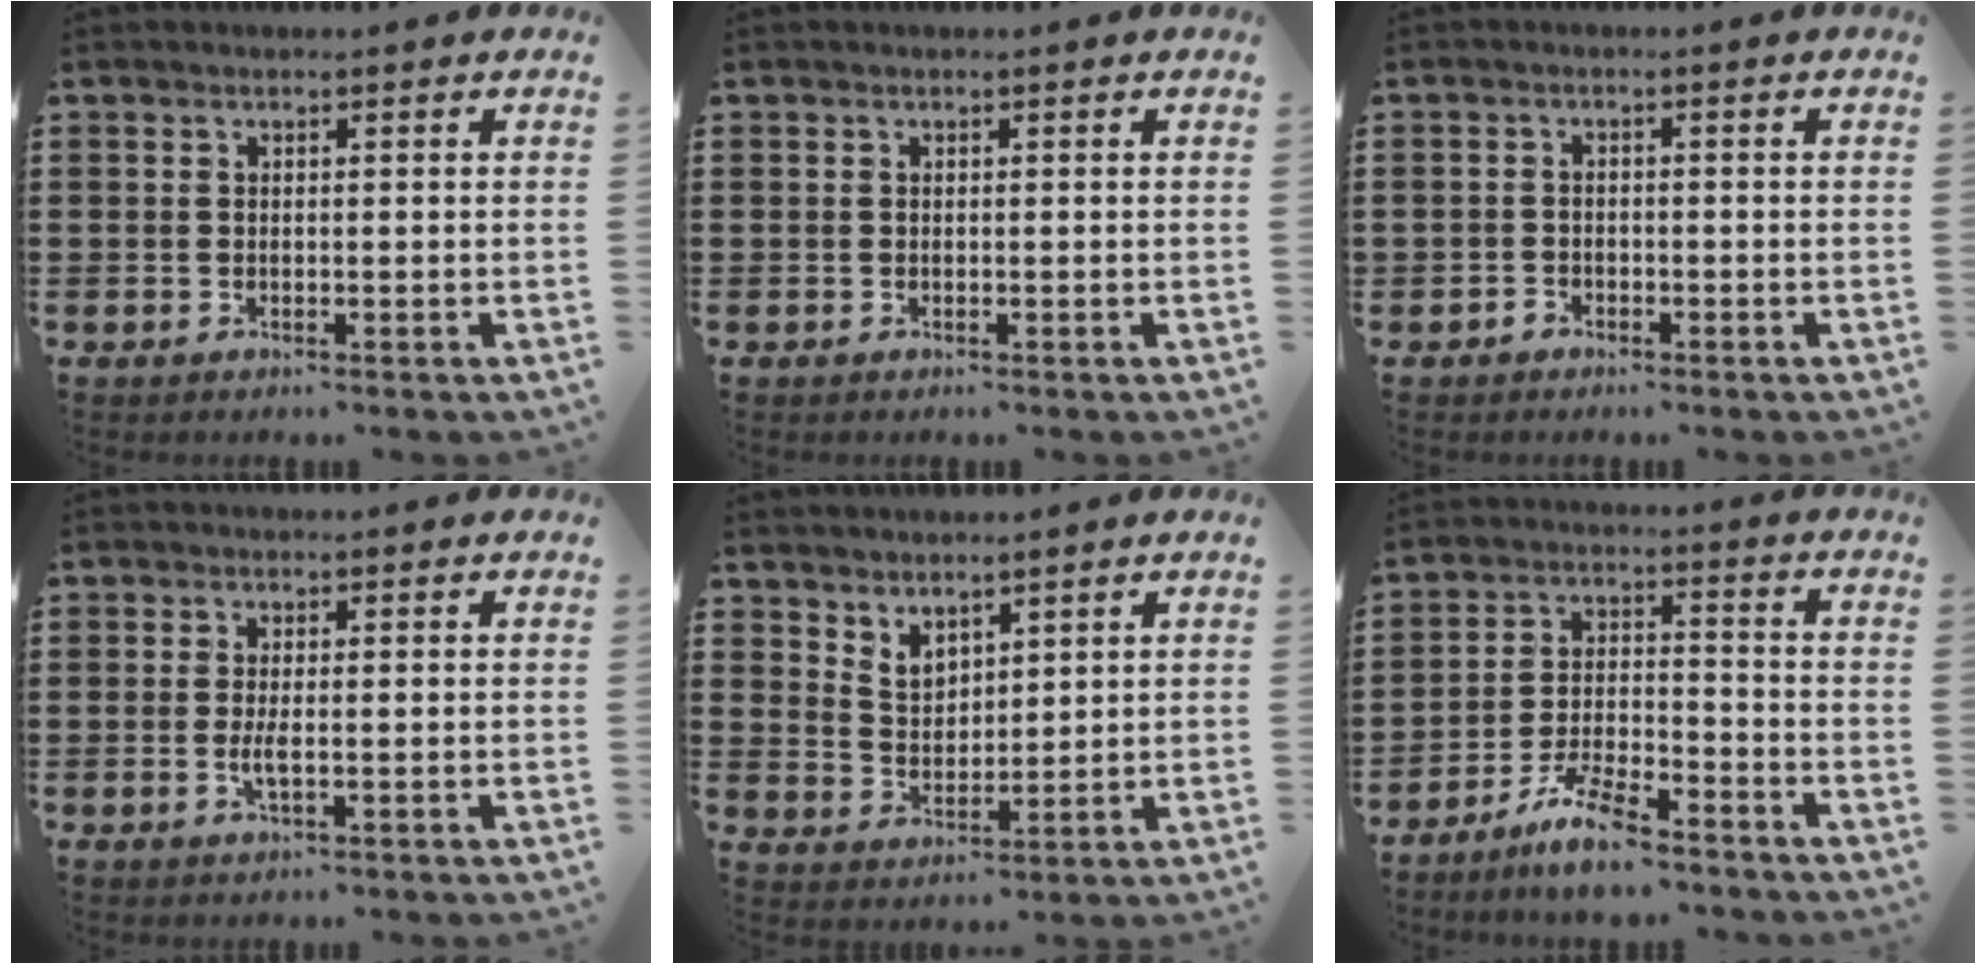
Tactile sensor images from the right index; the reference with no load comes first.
{"total": 0.0}
{"total": 1.4, "force": [-1.2, 0.8, 0.1], "torque": [-0.005, 0.004, -0.027]}
{"total": 2.2, "force": [-0.5, 0.5, 2.1], "torque": [-0.046, -0.005, -0.010]}
{"total": 3.6, "force": [3.2, 1.6, 0.4], "torque": [-0.019, -0.003, 0.060]}
{"total": 6.9, "force": [-5.9, 1.0, 3.4], "torque": [-0.075, 0.004, -0.113]}